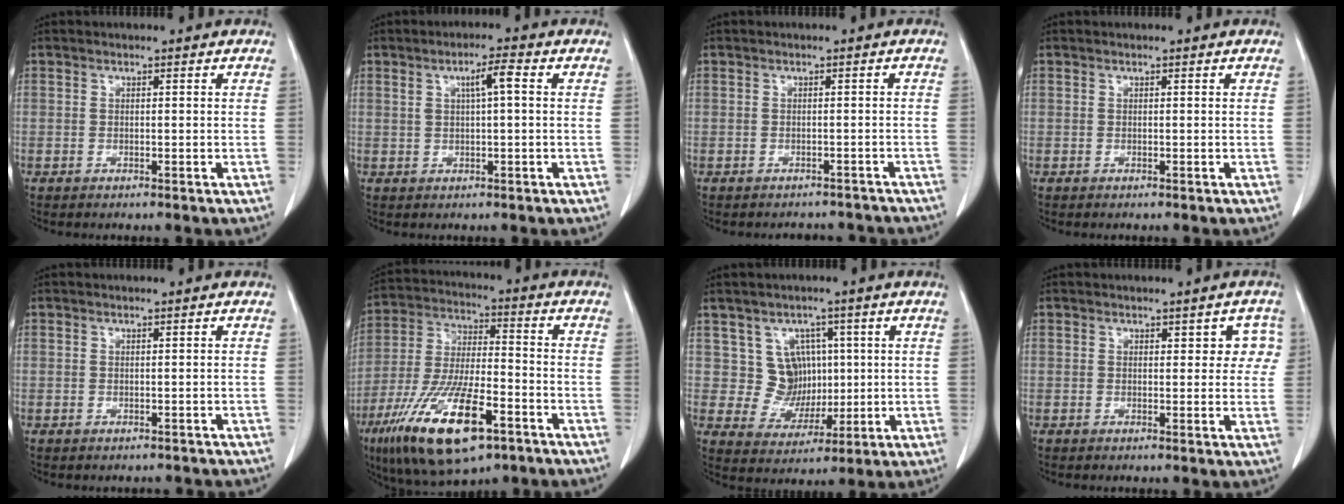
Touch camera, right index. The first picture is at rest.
{"total": 3.8, "force": [1.1, 0.4, 3.6], "torque": [-0.062, 0.008, 0.019]}
{"total": 5.5, "force": [-5.1, 2.0, 0.2], "torque": [0.004, 0.013, -0.047]}
{"total": 0.0}
{"total": 1.3, "force": [-1.0, 0.8, 0.1], "torque": [0.002, 0.005, -0.013]}
{"total": 18.2, "force": [-9.7, 5.0, 14.6], "torque": [-0.305, -0.024, -0.168]}
{"total": 6.6, "force": [1.8, 6.0, 2.1], "torque": [-0.029, 0.012, 0.046]}
{"total": 3.9, "force": [1.5, 2.2, 2.9], "torque": [-0.013, 0.012, 0.013]}